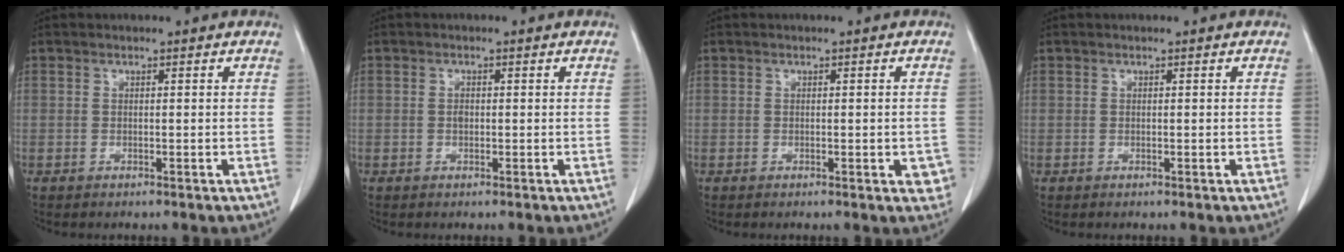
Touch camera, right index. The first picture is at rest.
{"total": 1.0, "force": [0.0, 0.6, 0.7], "torque": [-0.014, 0.002, -0.001]}
{"total": 3.2, "force": [-0.8, 1.3, 2.9], "torque": [-0.017, 0.000, -0.005]}
{"total": 0.0}